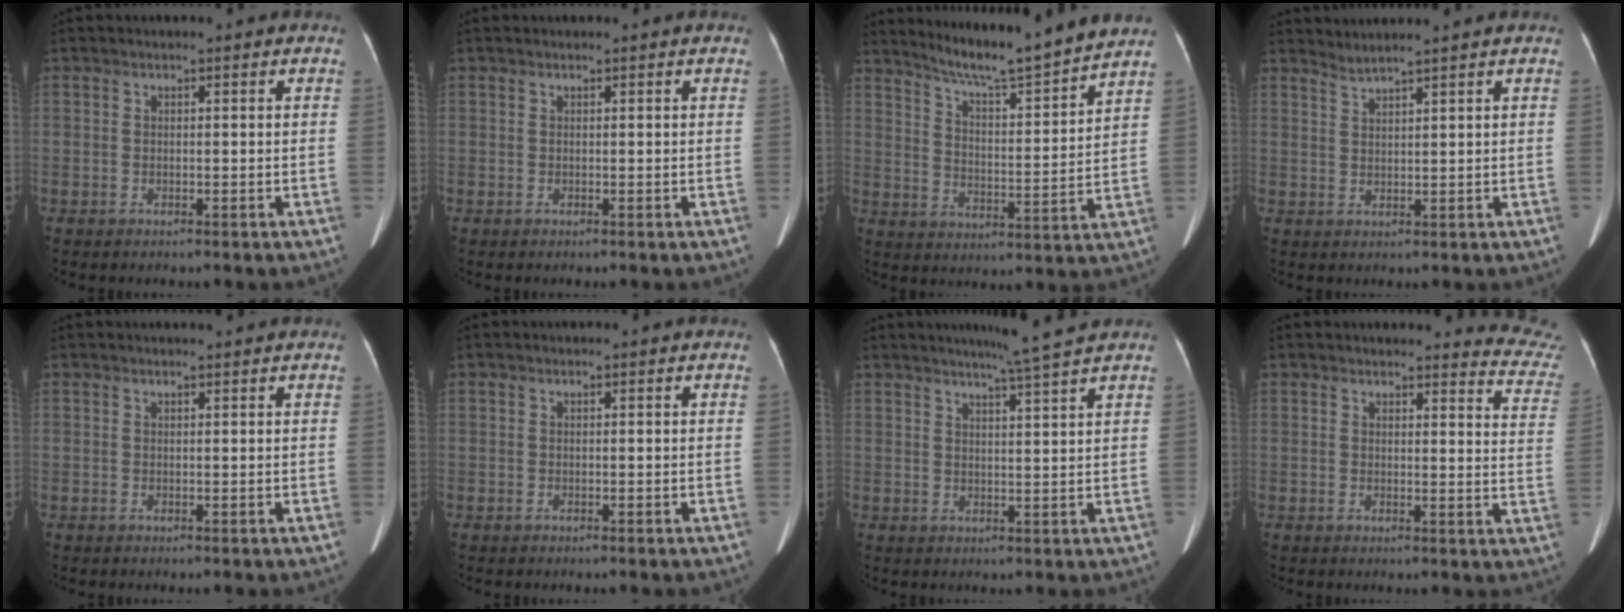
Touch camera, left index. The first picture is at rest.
{"total": 0.8, "force": [0.8, 0.1, 0.1], "torque": [-0.008, 0.012, 0.010]}
{"total": 13.0, "force": [12.2, -1.4, 4.5], "torque": [-0.082, -0.015, 0.184]}
{"total": 2.9, "force": [2.7, -1.0, 0.6], "torque": [-0.017, 0.006, 0.051]}
{"total": 2.5, "force": [2.4, 0.0, 0.8], "torque": [-0.009, 0.018, 0.033]}
{"total": 0.0}
{"total": 6.3, "force": [5.4, -1.6, 2.8], "torque": [-0.046, -0.007, 0.075]}
{"total": 10.9, "force": [10.9, 0.8, 0.4], "torque": [0.028, -0.081, 0.082]}